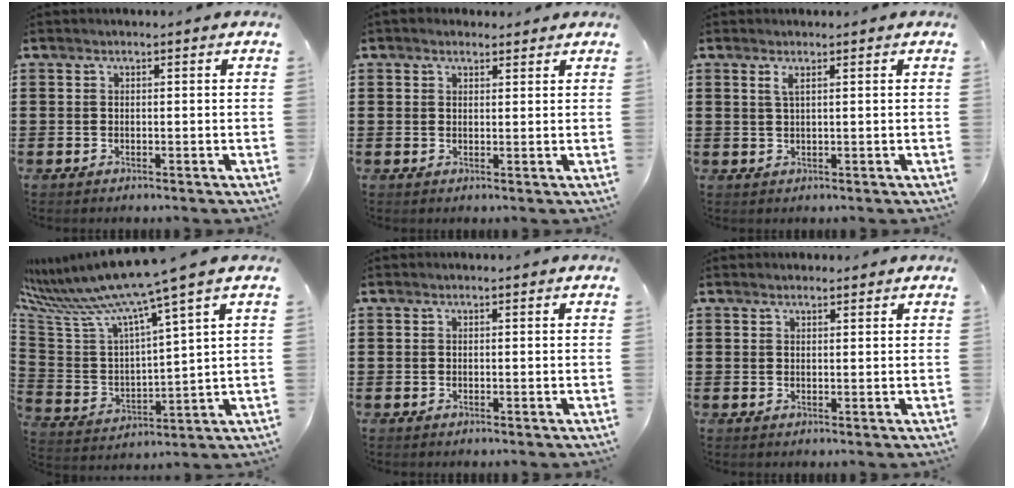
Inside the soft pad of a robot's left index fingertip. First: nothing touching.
{"total": 1.5, "force": [1.3, 0.7, 0.3], "torque": [-0.008, 0.005, 0.026]}
{"total": 1.3, "force": [0.6, 0.1, 1.1], "torque": [-0.025, 0.000, 0.011]}
{"total": 9.5, "force": [7.9, -0.9, 5.2], "torque": [-0.135, -0.060, 0.125]}
{"total": 0.0}
{"total": 1.0, "force": [0.9, 0.2, 0.3], "torque": [-0.007, 0.001, 0.017]}